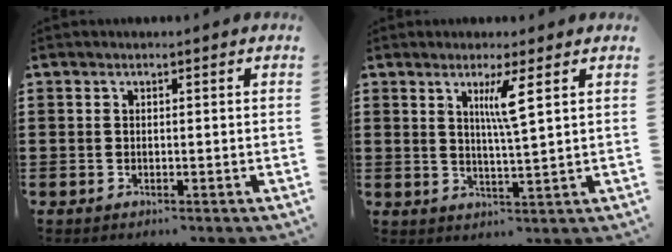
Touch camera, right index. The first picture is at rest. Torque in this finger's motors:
{"motor_torque": [0.03, 0.13, 0.11, 0.07]}